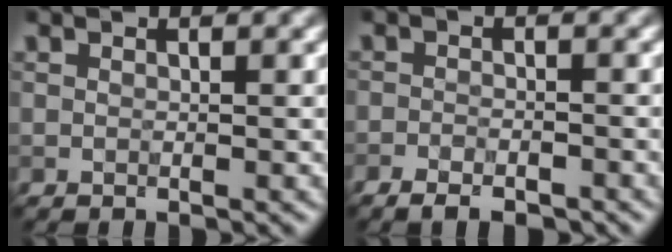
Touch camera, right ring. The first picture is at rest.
{"total": 3.2, "force": [-2.7, 0.9, 1.4], "torque": [-0.020, 0.002, -0.036]}